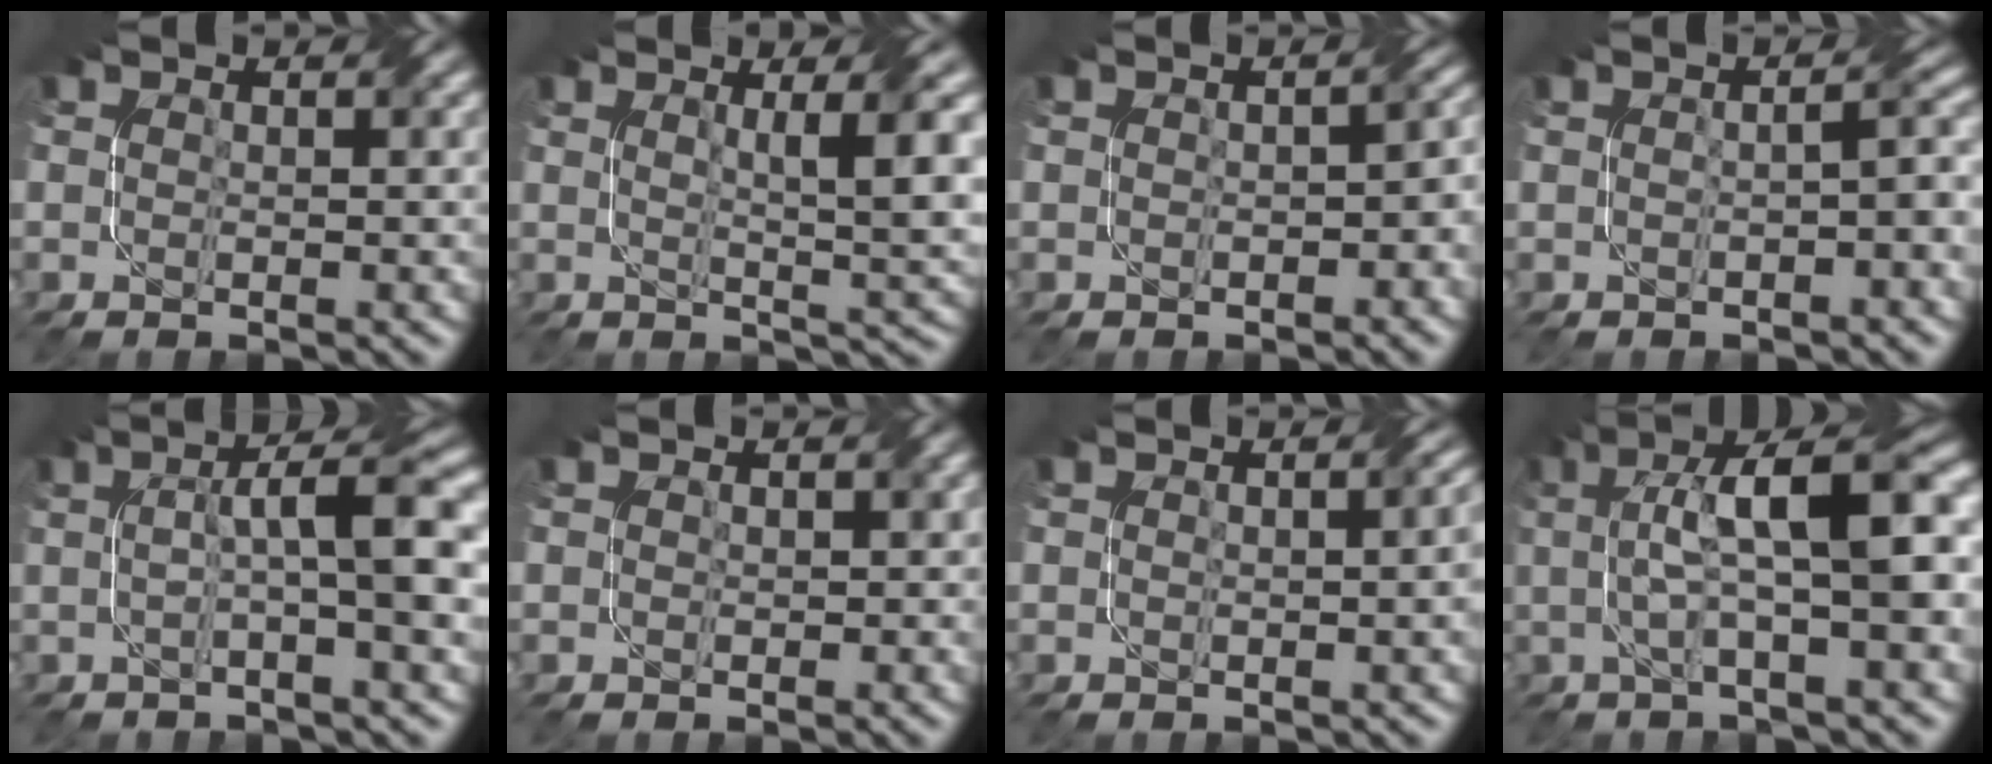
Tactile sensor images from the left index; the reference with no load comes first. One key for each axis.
{"total": 5.7, "fx": 1.5, "fy": 1.2, "fz": 5.4, "tx": -0.069, "ty": -0.004, "tz": 0.024}
{"total": 3.0, "fx": -0.5, "fy": 1.6, "fz": 2.5, "tx": -0.023, "ty": -0.001, "tz": -0.001}
{"total": 2.9, "fx": -0.3, "fy": 0.7, "fz": 2.8, "tx": -0.034, "ty": 0.013, "tz": -0.003}
{"total": 6.7, "fx": 0.7, "fy": 1.1, "fz": 6.6, "tx": -0.096, "ty": 0.018, "tz": 0.005}
{"total": 0.8, "fx": 0.2, "fy": 0.7, "fz": 0.3, "tx": -0.003, "ty": -0.003, "tz": 0.002}
{"total": 2.9, "fx": 0.0, "fy": 1.2, "fz": 2.7, "tx": -0.028, "ty": 0.007, "tz": 0.007}
{"total": 9.7, "fx": 1.2, "fy": 2.3, "fz": 9.3, "tx": -0.145, "ty": 0.022, "tz": 0.013}